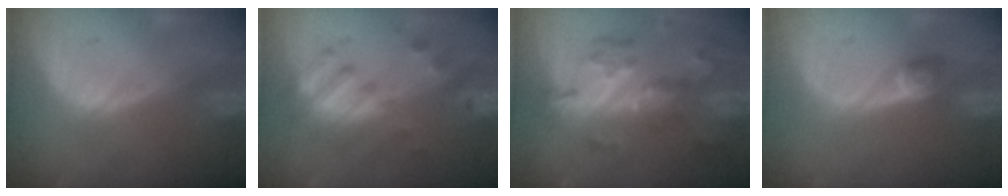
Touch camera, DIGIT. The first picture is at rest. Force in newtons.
{"total": 7.2, "press": 6.8, "slide": 2.3}
{"total": 9.2, "press": 8.1, "slide": 4.4}
{"total": 2.8, "press": 2.5, "slide": 1.1}